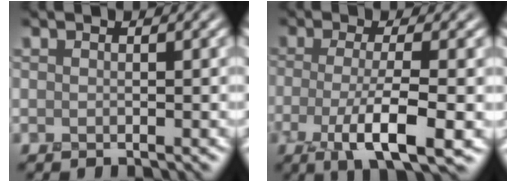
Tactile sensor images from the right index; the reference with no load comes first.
{"total": 5.6, "force": [-1.8, 1.3, 5.1], "torque": [-0.090, -0.001, -0.036]}